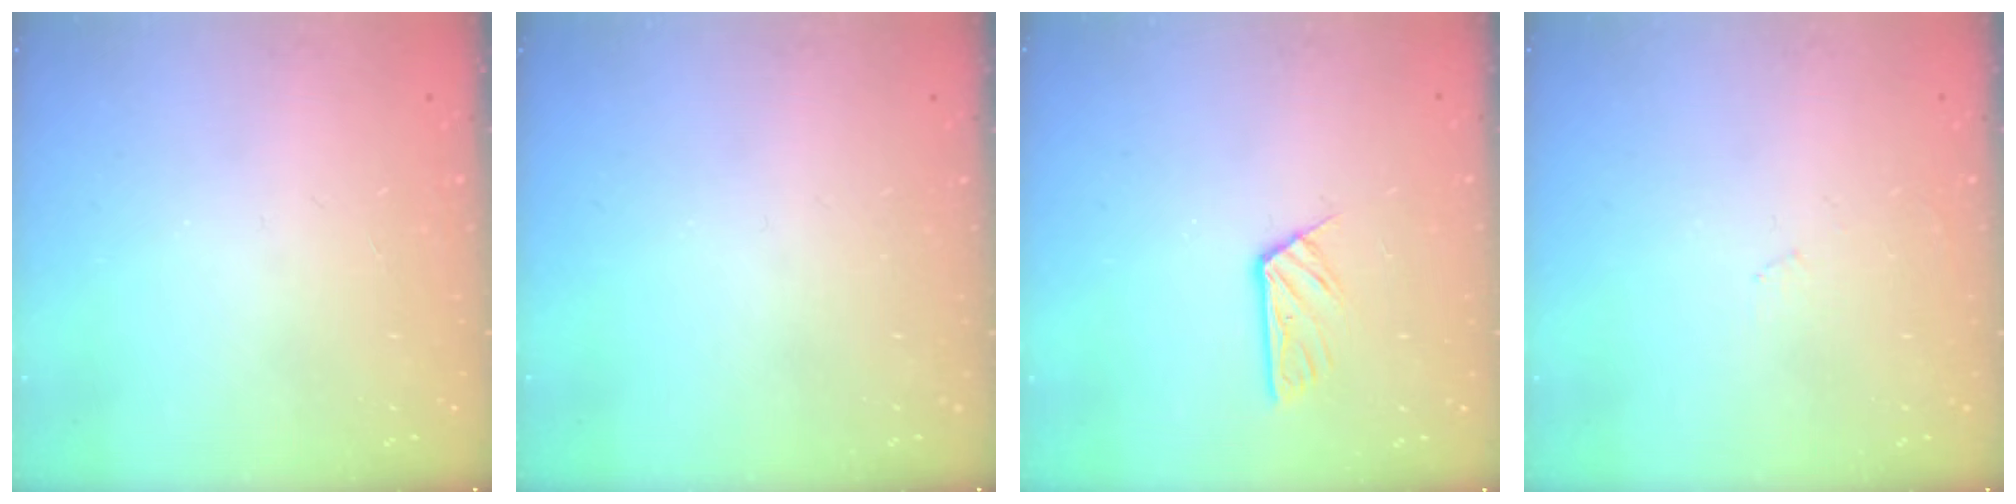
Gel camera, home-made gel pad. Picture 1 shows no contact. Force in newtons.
{"total": 0.0}
{"total": 4.7, "press": 4.7, "slide": 0.2}
{"total": 2.7, "press": 2.6, "slide": 0.4}